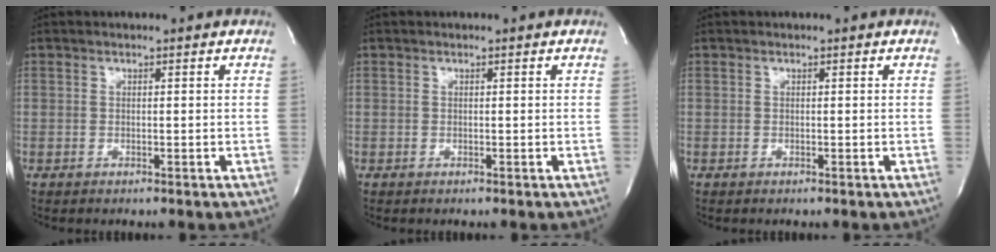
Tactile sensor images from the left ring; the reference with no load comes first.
{"total": 0.0}
{"total": 0.0}